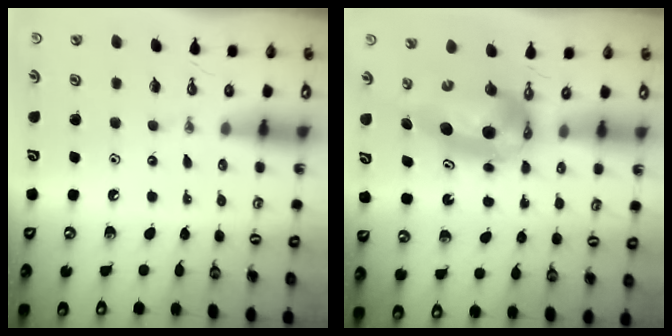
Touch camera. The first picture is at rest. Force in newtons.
{"total": 7.1, "press": 7.1, "slide": 0.7}